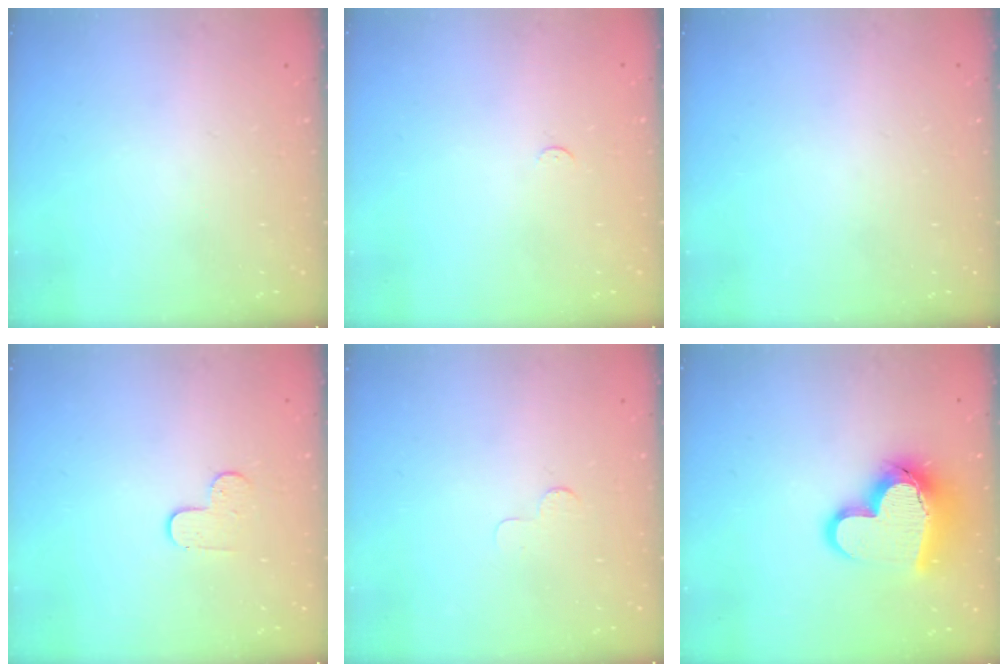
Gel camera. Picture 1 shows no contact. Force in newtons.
{"total": 2.3, "press": 2.3, "slide": 0.3}
{"total": 0.0}
{"total": 4.3, "press": 4.3, "slide": 0.4}
{"total": 2.5, "press": 2.5, "slide": 0.2}
{"total": 15.9, "press": 15.7, "slide": 2.2}